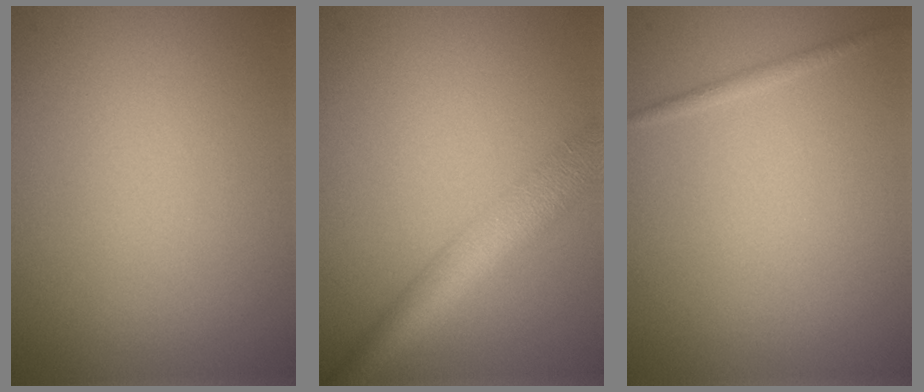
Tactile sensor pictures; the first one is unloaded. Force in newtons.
{"total": 5.4, "press": 5.4, "slide": 0.3}
{"total": 0.7, "press": 0.7, "slide": 0.0}